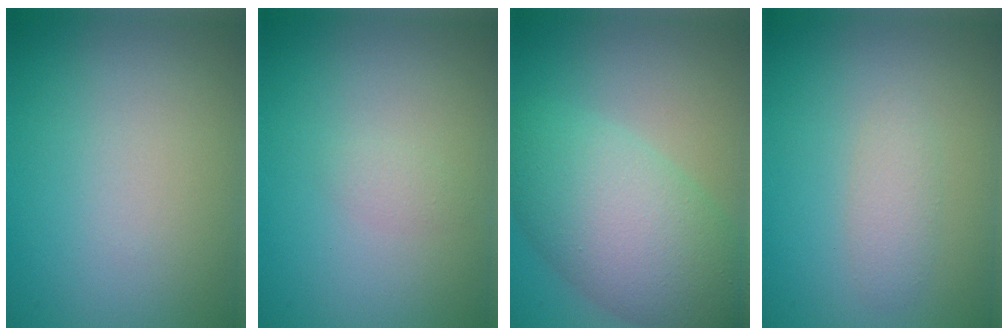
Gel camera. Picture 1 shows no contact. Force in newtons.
{"total": 0.8, "press": 0.8, "slide": 0.1}
{"total": 8.4, "press": 8.4, "slide": 0.3}
{"total": 1.5, "press": 1.5, "slide": 0.1}